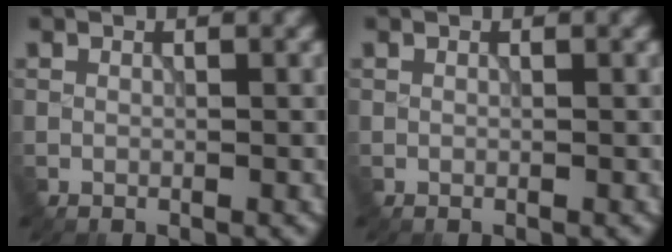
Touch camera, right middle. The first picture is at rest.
{"total": 0.0}